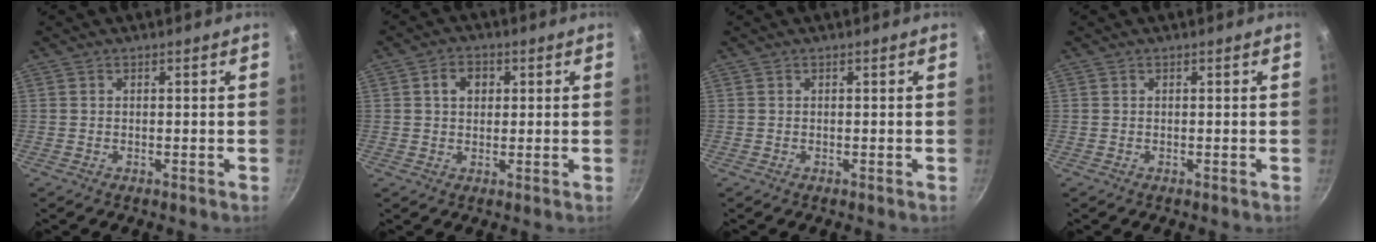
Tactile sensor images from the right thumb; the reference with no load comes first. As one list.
[{"total": 4.4, "force": [1.1, 3.4, 2.5], "torque": [-0.021, 0.006, 0.014]}, {"total": 0.0}, {"total": 0.0}]